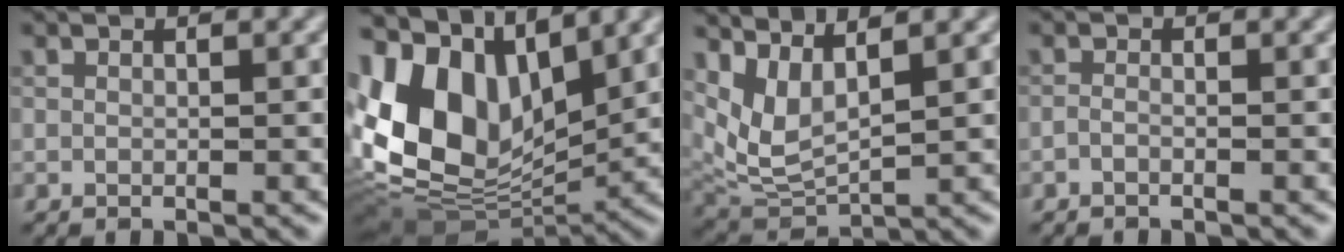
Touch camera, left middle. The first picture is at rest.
{"total": 13.7, "force": [3.6, 8.4, 10.2], "torque": [-0.225, 0.006, 0.064]}
{"total": 4.5, "force": [2.5, 1.9, 3.2], "torque": [-0.082, -0.010, 0.062]}
{"total": 0.6, "force": [-0.5, 0.2, 0.4], "torque": [-0.008, -0.002, -0.011]}